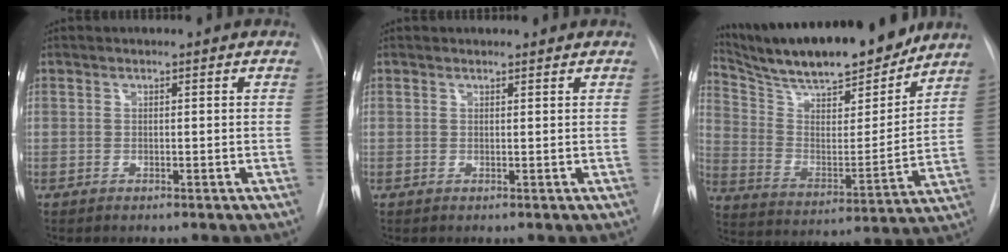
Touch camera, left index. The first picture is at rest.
{"total": 1.3, "force": [1.2, 0.2, 0.0], "torque": [-0.009, 0.007, 0.017]}
{"total": 22.4, "force": [19.7, 3.6, 10.2], "torque": [-0.181, -0.008, 0.312]}